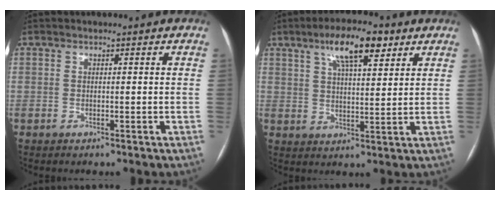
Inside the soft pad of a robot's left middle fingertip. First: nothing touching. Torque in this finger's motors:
{"motor_torque": [0.61, -0.21, 0.13, 0.15]}